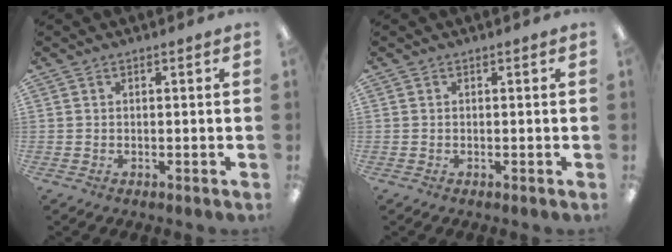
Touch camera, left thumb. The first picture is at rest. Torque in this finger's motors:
{"motor_torque": [0.01, -0.01, -0.08, 0.09, 0.00]}